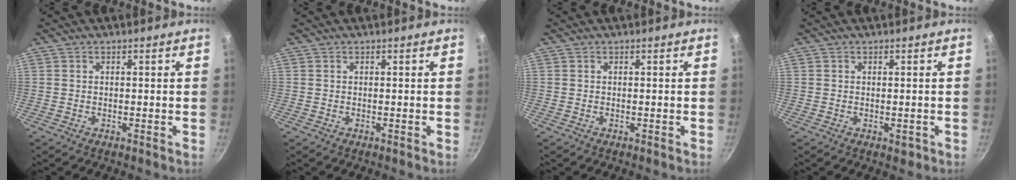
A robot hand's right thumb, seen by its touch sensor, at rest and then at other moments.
{"total": 0.0}
{"total": 0.0}
{"total": 1.7, "force": [-0.5, 1.0, 1.2], "torque": [-0.013, -0.002, -0.007]}